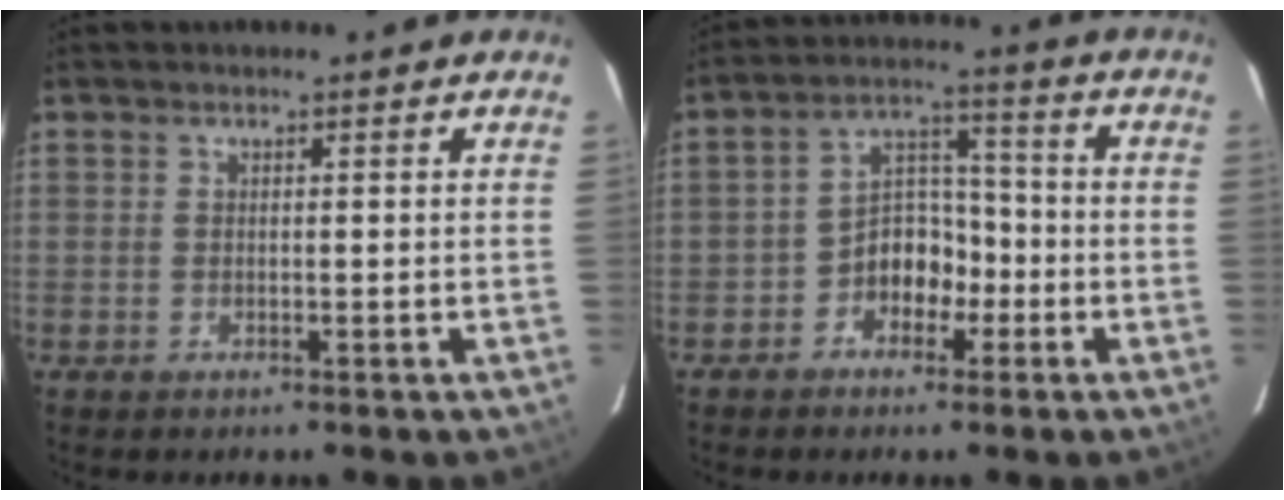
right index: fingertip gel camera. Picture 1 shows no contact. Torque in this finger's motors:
{"motor_torque": [0.63, -0.17, 0.29, 0.07]}